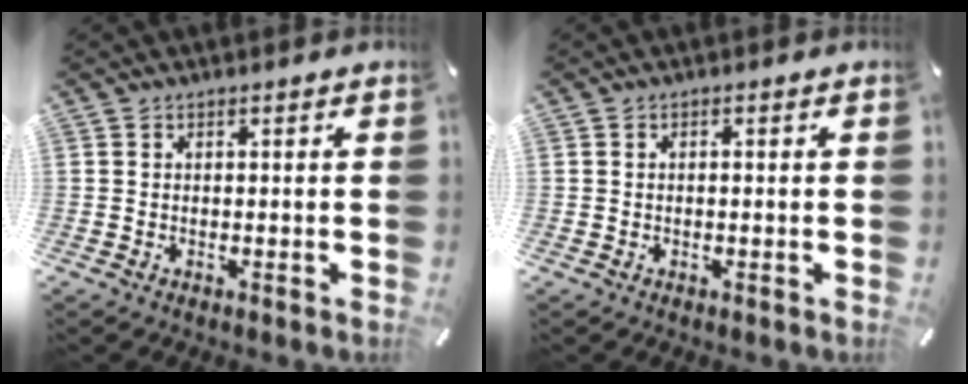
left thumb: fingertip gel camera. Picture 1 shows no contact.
{"total": 0.6, "force": [-0.2, 0.3, 0.6], "torque": [-0.010, -0.001, -0.004]}